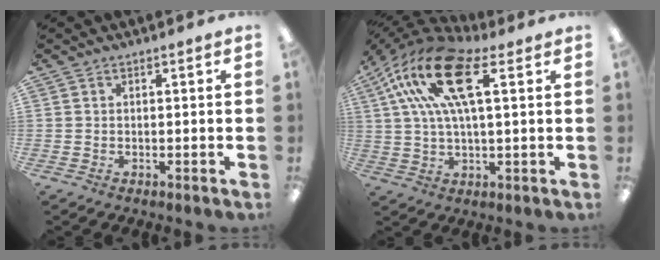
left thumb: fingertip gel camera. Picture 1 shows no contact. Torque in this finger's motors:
{"motor_torque": [0.45, 1.04, 1.36, -1.42, 0.64]}